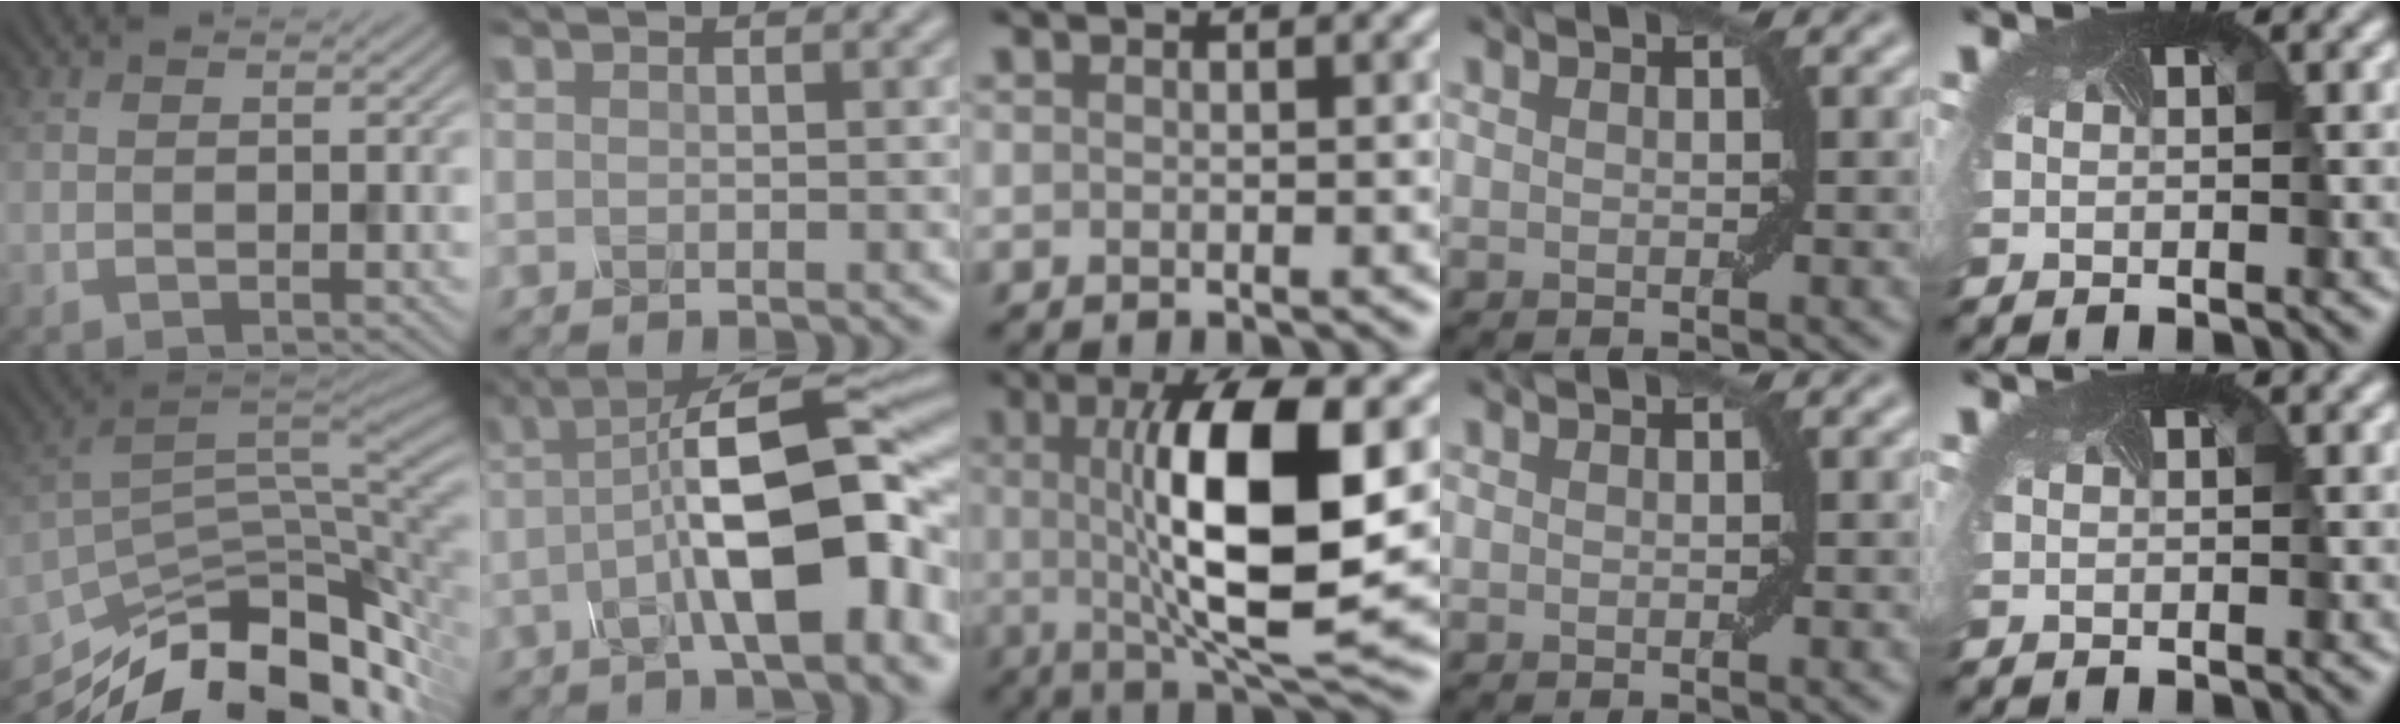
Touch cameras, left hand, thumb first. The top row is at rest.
{"thumb": {"total": 15.8, "force": [-10.2, 6.5, 10.1], "torque": [-0.195, -0.023, -0.166]}, "index": {"total": 11.5, "force": [-1.4, 3.7, 10.9], "torque": [-0.166, 0.016, -0.031]}, "middle": {"total": 11.3, "force": [0.8, 3.0, 10.8], "torque": [-0.164, -0.004, 0.017]}}